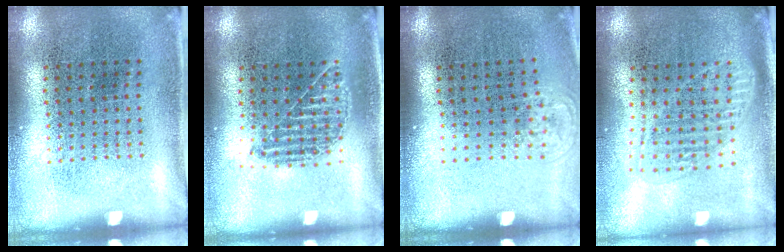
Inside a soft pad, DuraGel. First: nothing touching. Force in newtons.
{"total": 1.0, "press": 0.9, "slide": 0.3}
{"total": 0.6, "press": 0.5, "slide": 0.3}
{"total": 1.7, "press": 1.4, "slide": 0.9}